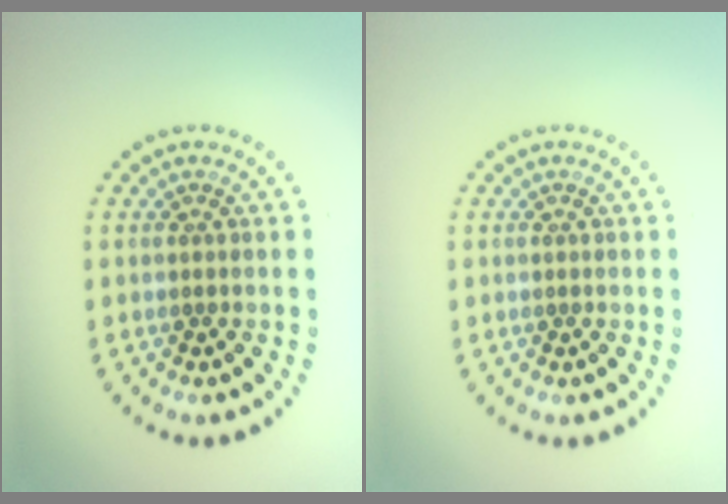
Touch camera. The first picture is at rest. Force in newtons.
{"total": 0.0}